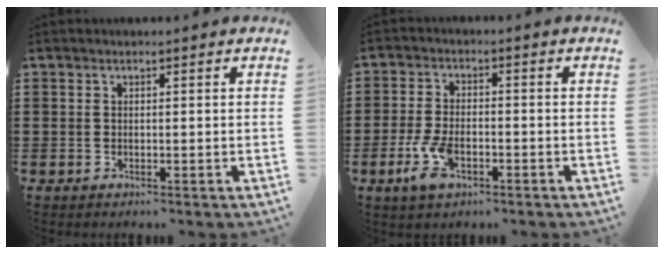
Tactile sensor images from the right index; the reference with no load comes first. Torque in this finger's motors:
{"motor_torque": [1.01, 0.26, 0.24, 0.16]}